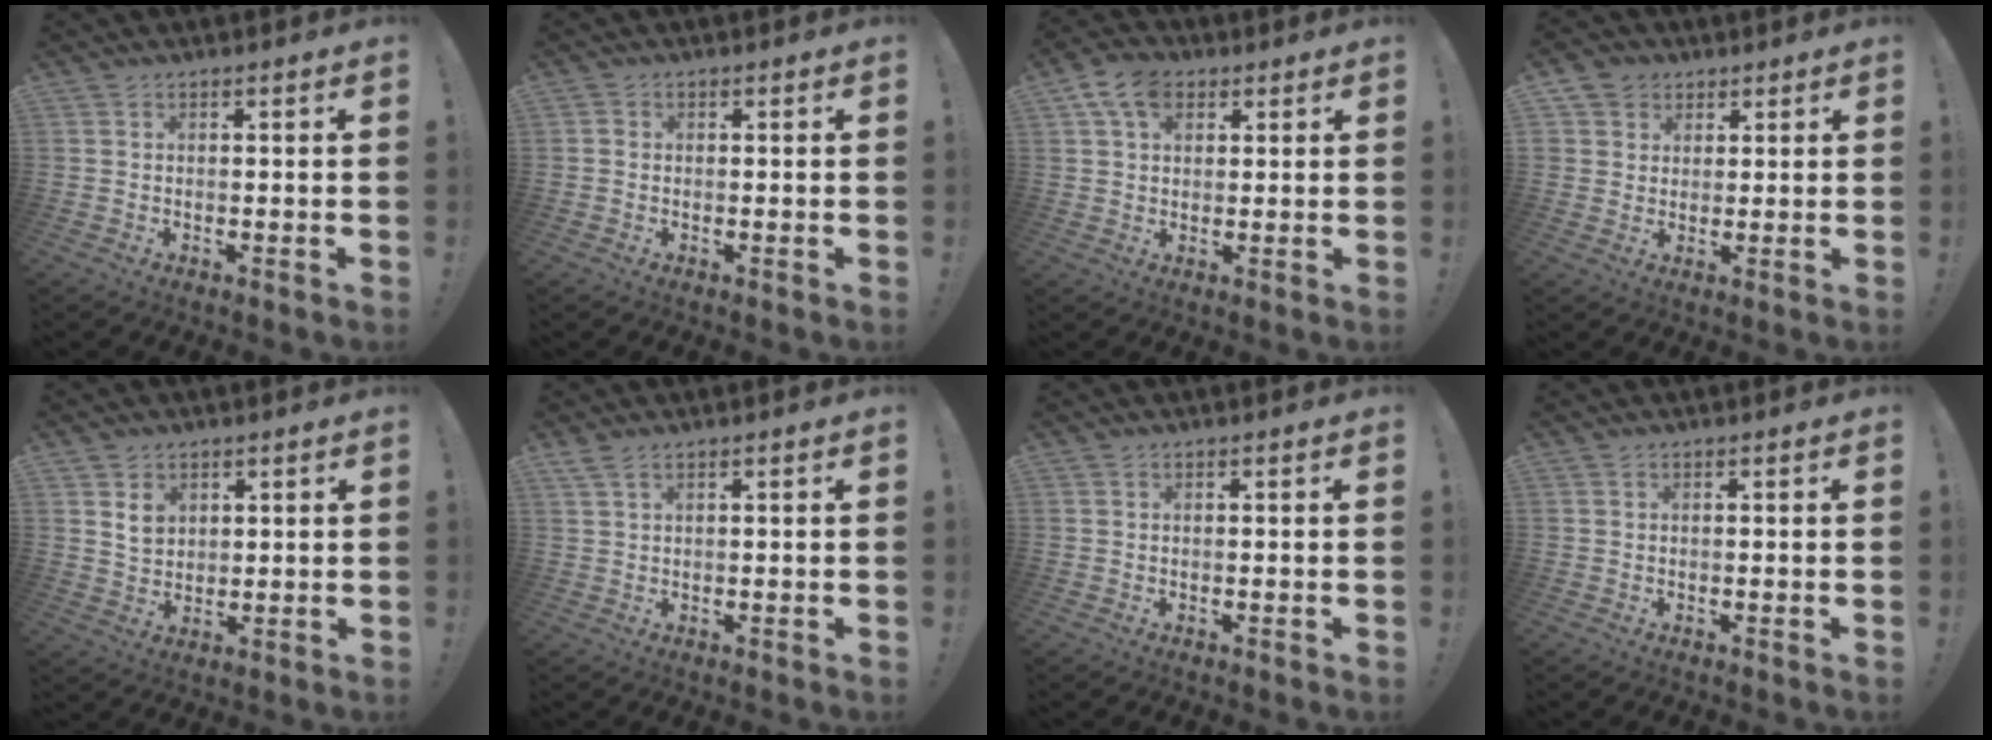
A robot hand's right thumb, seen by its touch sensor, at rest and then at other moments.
{"total": 0.7, "force": [-0.3, 0.7, 0.2], "torque": [-0.002, 0.002, -0.005]}
{"total": 8.8, "force": [3.9, 5.9, 5.2], "torque": [-0.088, 0.001, 0.076]}
{"total": 5.0, "force": [2.0, 4.5, 0.6], "torque": [-0.010, -0.011, 0.040]}
{"total": 5.5, "force": [2.7, 4.4, 1.8], "torque": [-0.029, -0.011, 0.050]}
{"total": 2.3, "force": [1.4, 0.5, 1.7], "torque": [-0.041, 0.001, 0.027]}
{"total": 0.0}
{"total": 0.0}